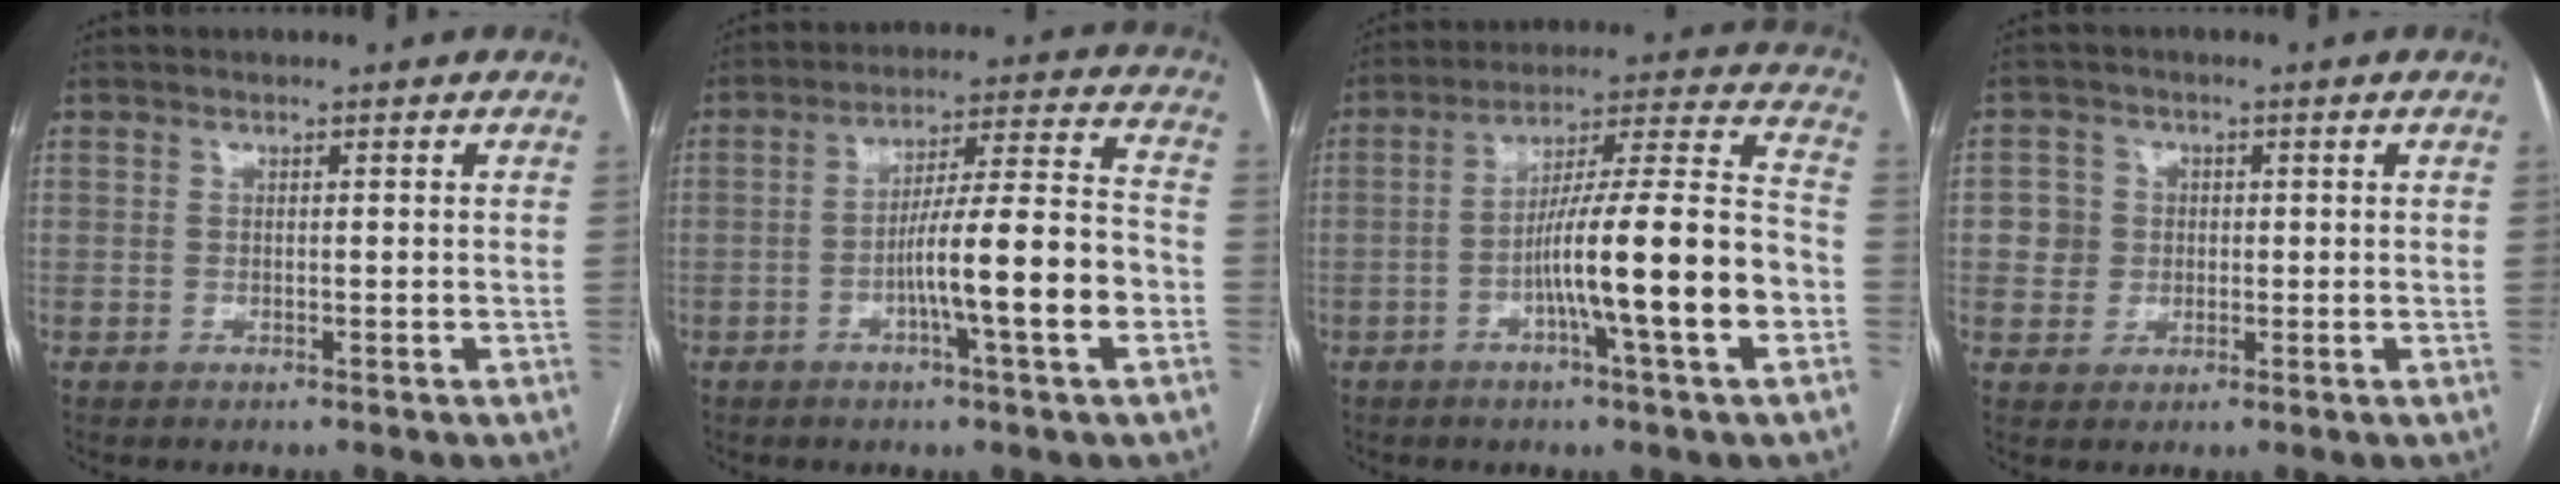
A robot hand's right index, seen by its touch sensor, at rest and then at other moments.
{"total": 13.1, "force": [-3.9, 0.2, 12.5], "torque": [-0.202, 0.011, -0.063]}
{"total": 17.0, "force": [-5.0, 0.3, 16.2], "torque": [-0.256, 0.011, -0.081]}
{"total": 4.1, "force": [0.3, 4.1, 0.6], "torque": [-0.007, 0.017, 0.010]}